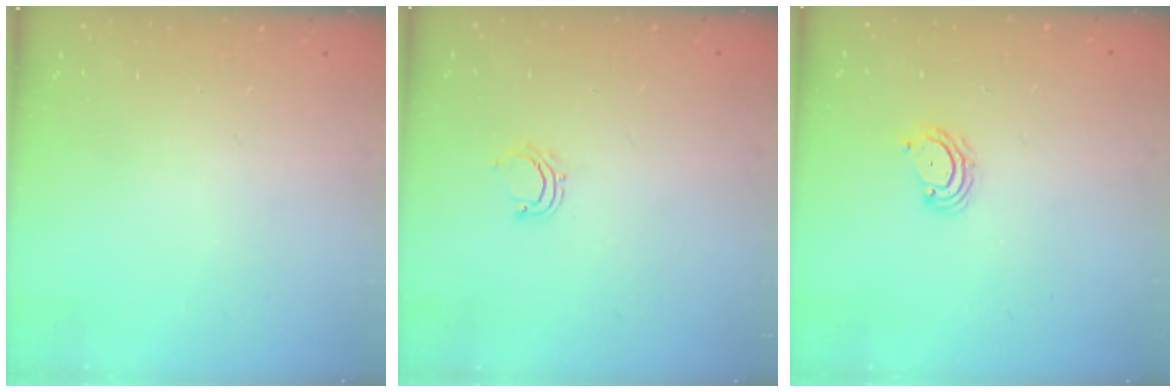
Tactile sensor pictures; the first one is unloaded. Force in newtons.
{"total": 4.9, "press": 4.8, "slide": 0.9}
{"total": 4.1, "press": 4.1, "slide": 0.4}